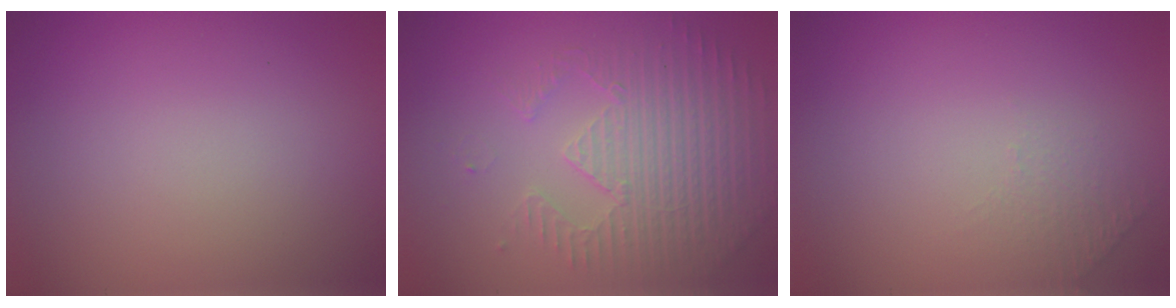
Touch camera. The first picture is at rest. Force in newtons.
{"total": 3.8, "press": 3.7, "slide": 1.0}
{"total": 1.0, "press": 0.5, "slide": 0.9}